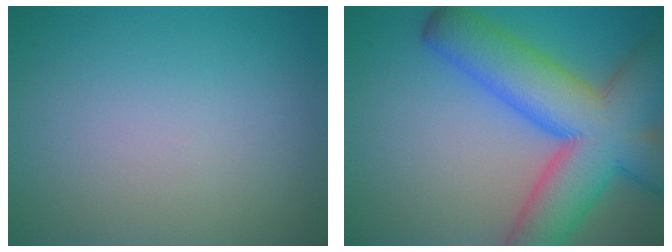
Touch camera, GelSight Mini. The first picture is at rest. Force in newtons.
{"total": 12.5, "press": 12.4, "slide": 0.5}